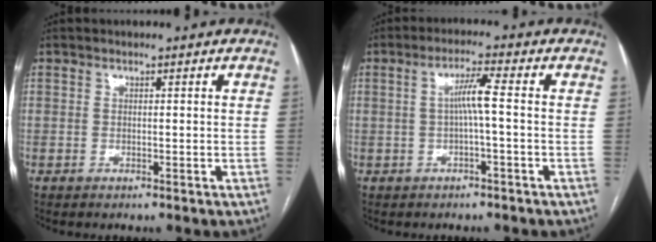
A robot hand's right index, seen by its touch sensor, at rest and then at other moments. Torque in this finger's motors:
{"motor_torque": [0.43, -0.07, 0.12, 0.05]}